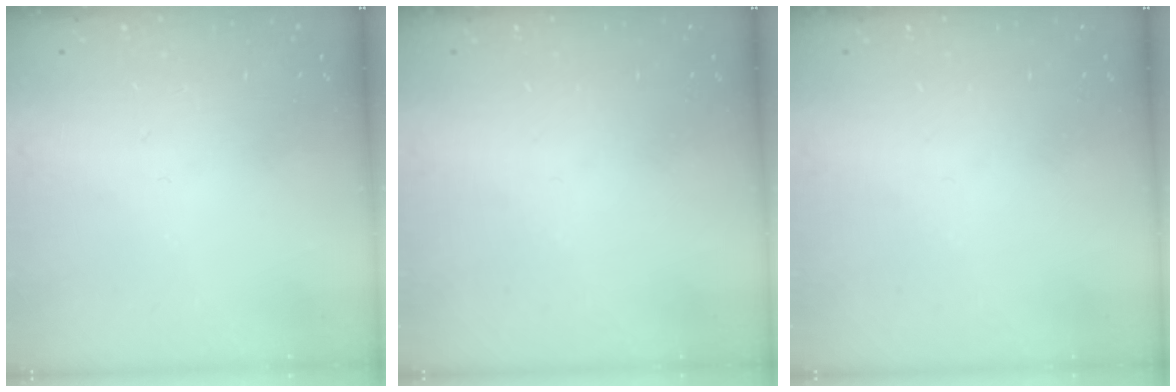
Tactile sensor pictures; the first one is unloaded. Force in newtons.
{"total": 0.0}
{"total": 0.0}